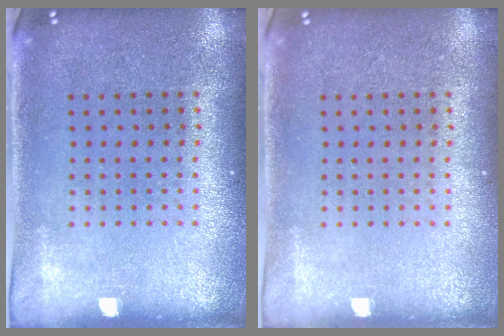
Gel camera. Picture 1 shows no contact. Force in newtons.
{"total": 0.0}